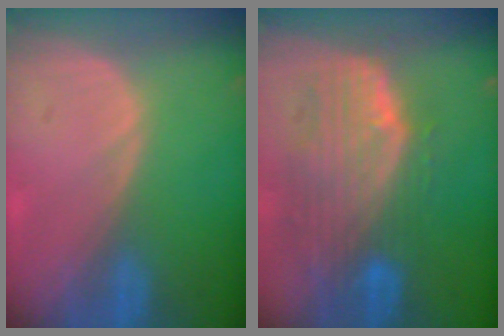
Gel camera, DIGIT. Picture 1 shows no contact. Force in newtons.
{"total": 10.5, "press": 9.0, "slide": 5.4}